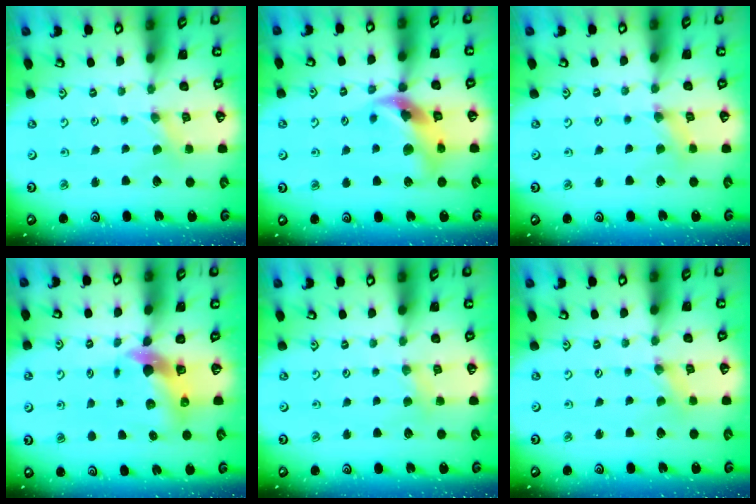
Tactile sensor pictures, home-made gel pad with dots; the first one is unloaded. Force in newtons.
{"total": 13.0, "press": 12.9, "slide": 1.8}
{"total": 1.9, "press": 1.9, "slide": 0.3}
{"total": 6.4, "press": 6.3, "slide": 1.2}
{"total": 2.9, "press": 2.9, "slide": 0.4}
{"total": 0.0}